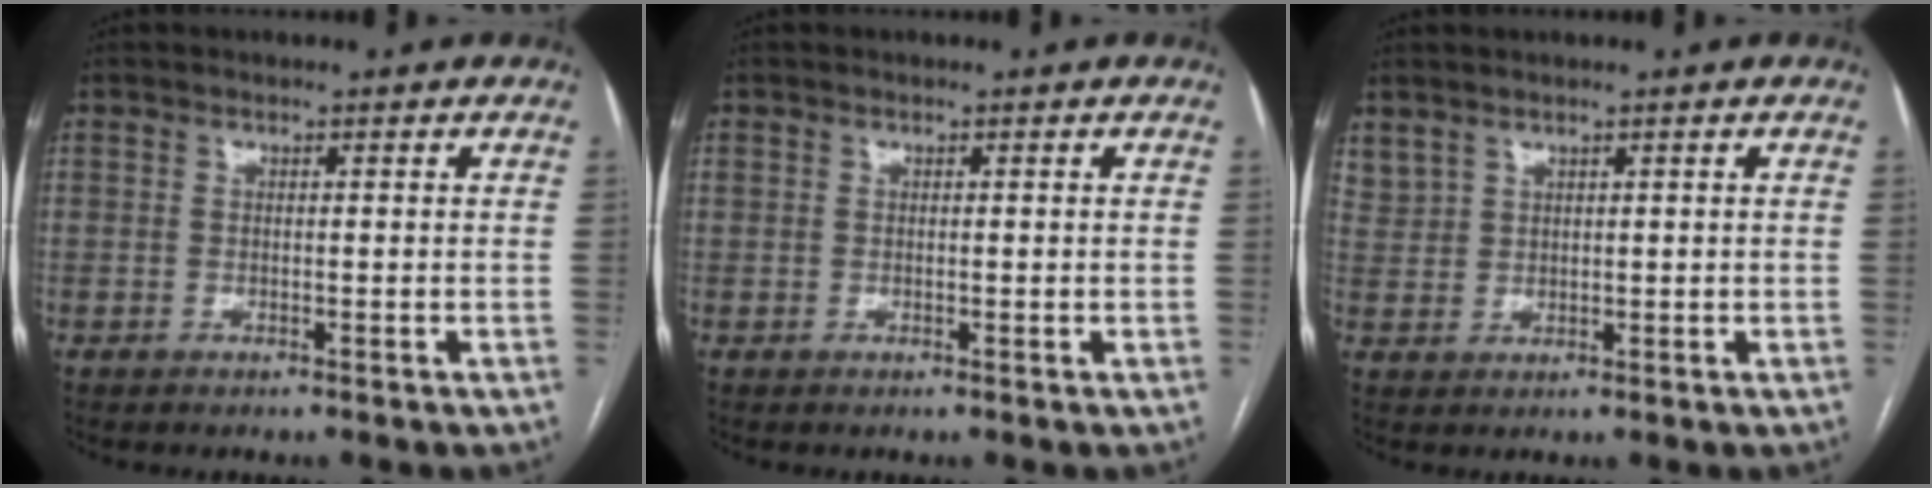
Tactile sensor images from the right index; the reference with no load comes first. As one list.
[{"total": 0.5, "force": [0.0, 0.3, 0.4], "torque": [-0.013, 0.003, 0.003]}, {"total": 3.0, "force": [2.4, 1.6, 0.6], "torque": [-0.014, 0.011, 0.058]}]